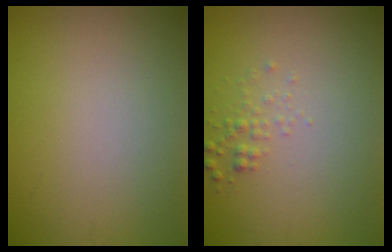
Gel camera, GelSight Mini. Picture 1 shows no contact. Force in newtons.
{"total": 1.1, "press": 1.1, "slide": 0.0}